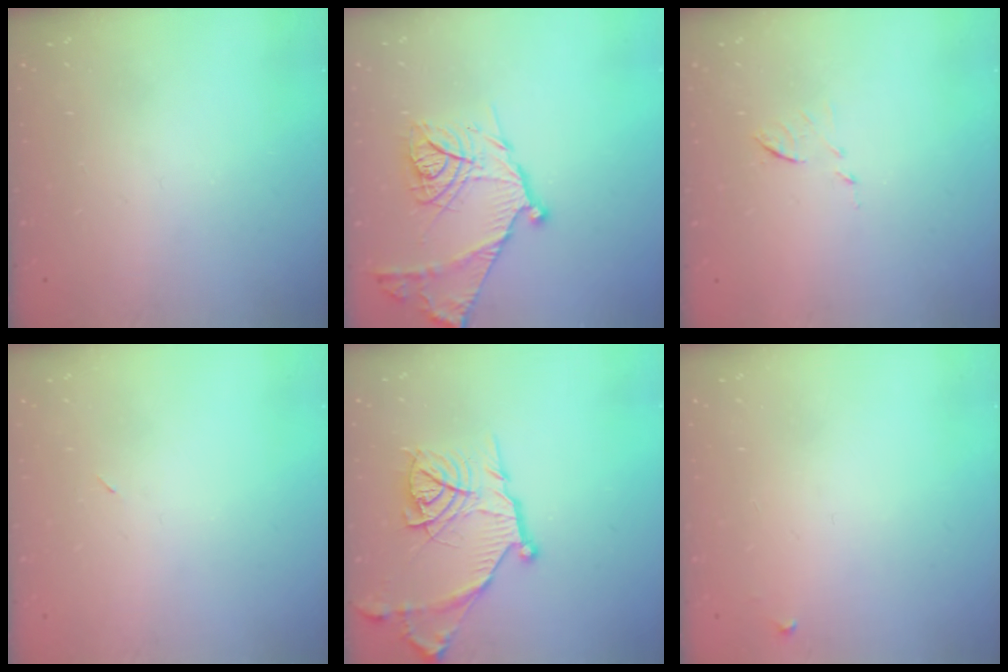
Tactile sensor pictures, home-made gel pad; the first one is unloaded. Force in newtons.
{"total": 18.1, "press": 18.0, "slide": 1.6}
{"total": 6.2, "press": 6.2, "slide": 0.2}
{"total": 2.3, "press": 1.9, "slide": 1.2}
{"total": 17.5, "press": 17.4, "slide": 1.6}
{"total": 4.2, "press": 4.1, "slide": 0.7}